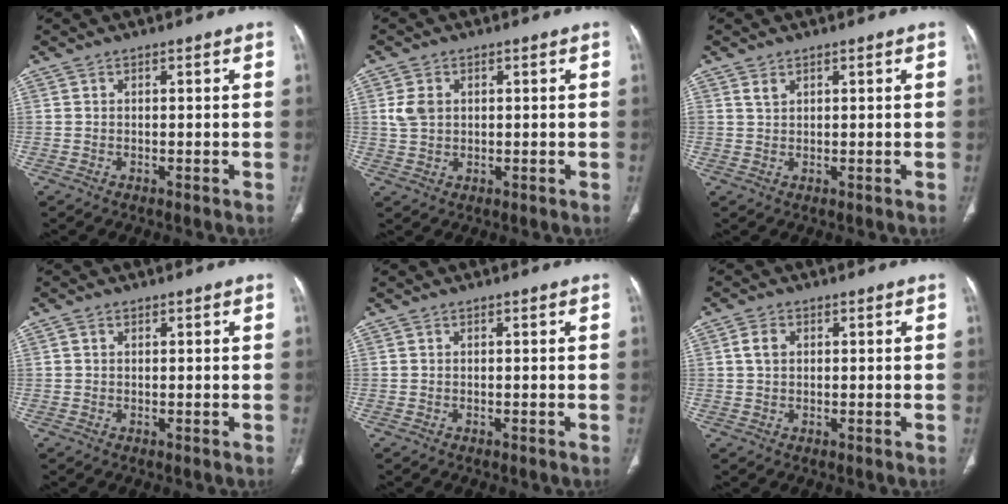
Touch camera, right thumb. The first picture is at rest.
{"total": 4.0, "force": [0.9, 3.0, 2.4], "torque": [-0.041, 0.002, 0.021]}
{"total": 1.5, "force": [1.1, 0.7, 0.8], "torque": [-0.013, -0.001, 0.026]}
{"total": 0.8, "force": [0.4, 0.6, 0.4], "torque": [-0.001, 0.001, 0.005]}
{"total": 0.0}
{"total": 2.9, "force": [0.7, 2.0, 1.9], "torque": [-0.032, 0.003, 0.015]}